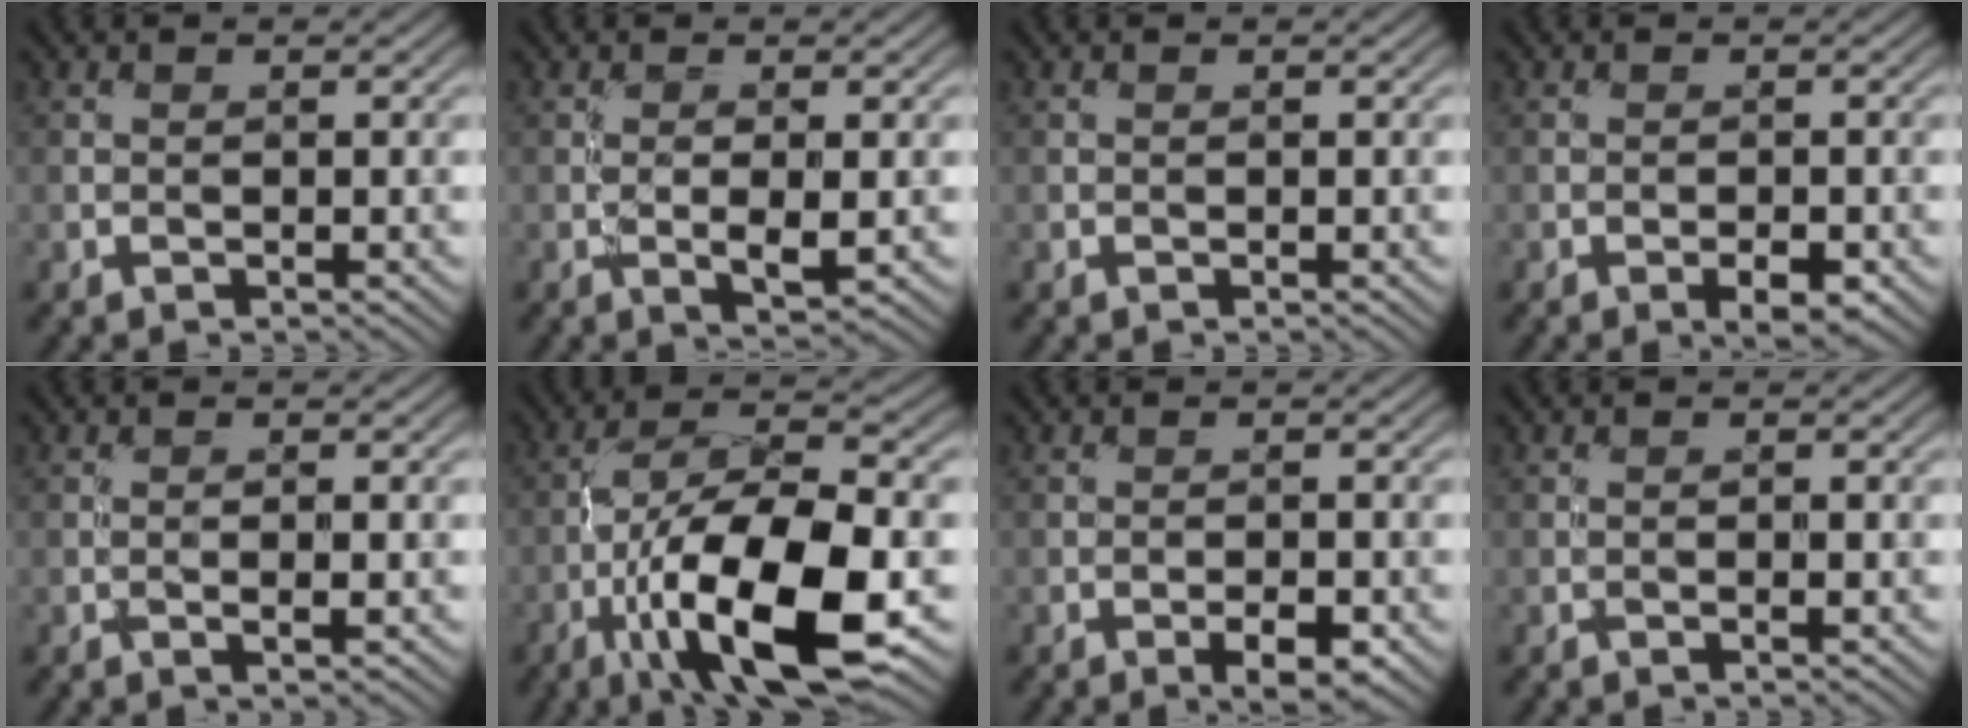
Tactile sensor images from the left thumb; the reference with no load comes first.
{"total": 2.8, "force": [-0.2, 0.8, 2.6], "torque": [-0.053, -0.004, -0.003]}
{"total": 0.0}
{"total": 2.7, "force": [-1.4, 1.0, 2.1], "torque": [-0.033, 0.000, -0.022]}
{"total": 1.3, "force": [-0.2, 0.2, 1.2], "torque": [-0.022, 0.001, -0.004]}
{"total": 15.3, "force": [-5.9, 5.3, 13.1], "torque": [-0.235, -0.002, -0.108]}
{"total": 3.3, "force": [-1.7, 1.2, 2.6], "torque": [-0.041, 0.001, -0.025]}
{"total": 0.7, "force": [-0.1, 0.0, 0.7], "torque": [-0.013, 0.001, -0.004]}